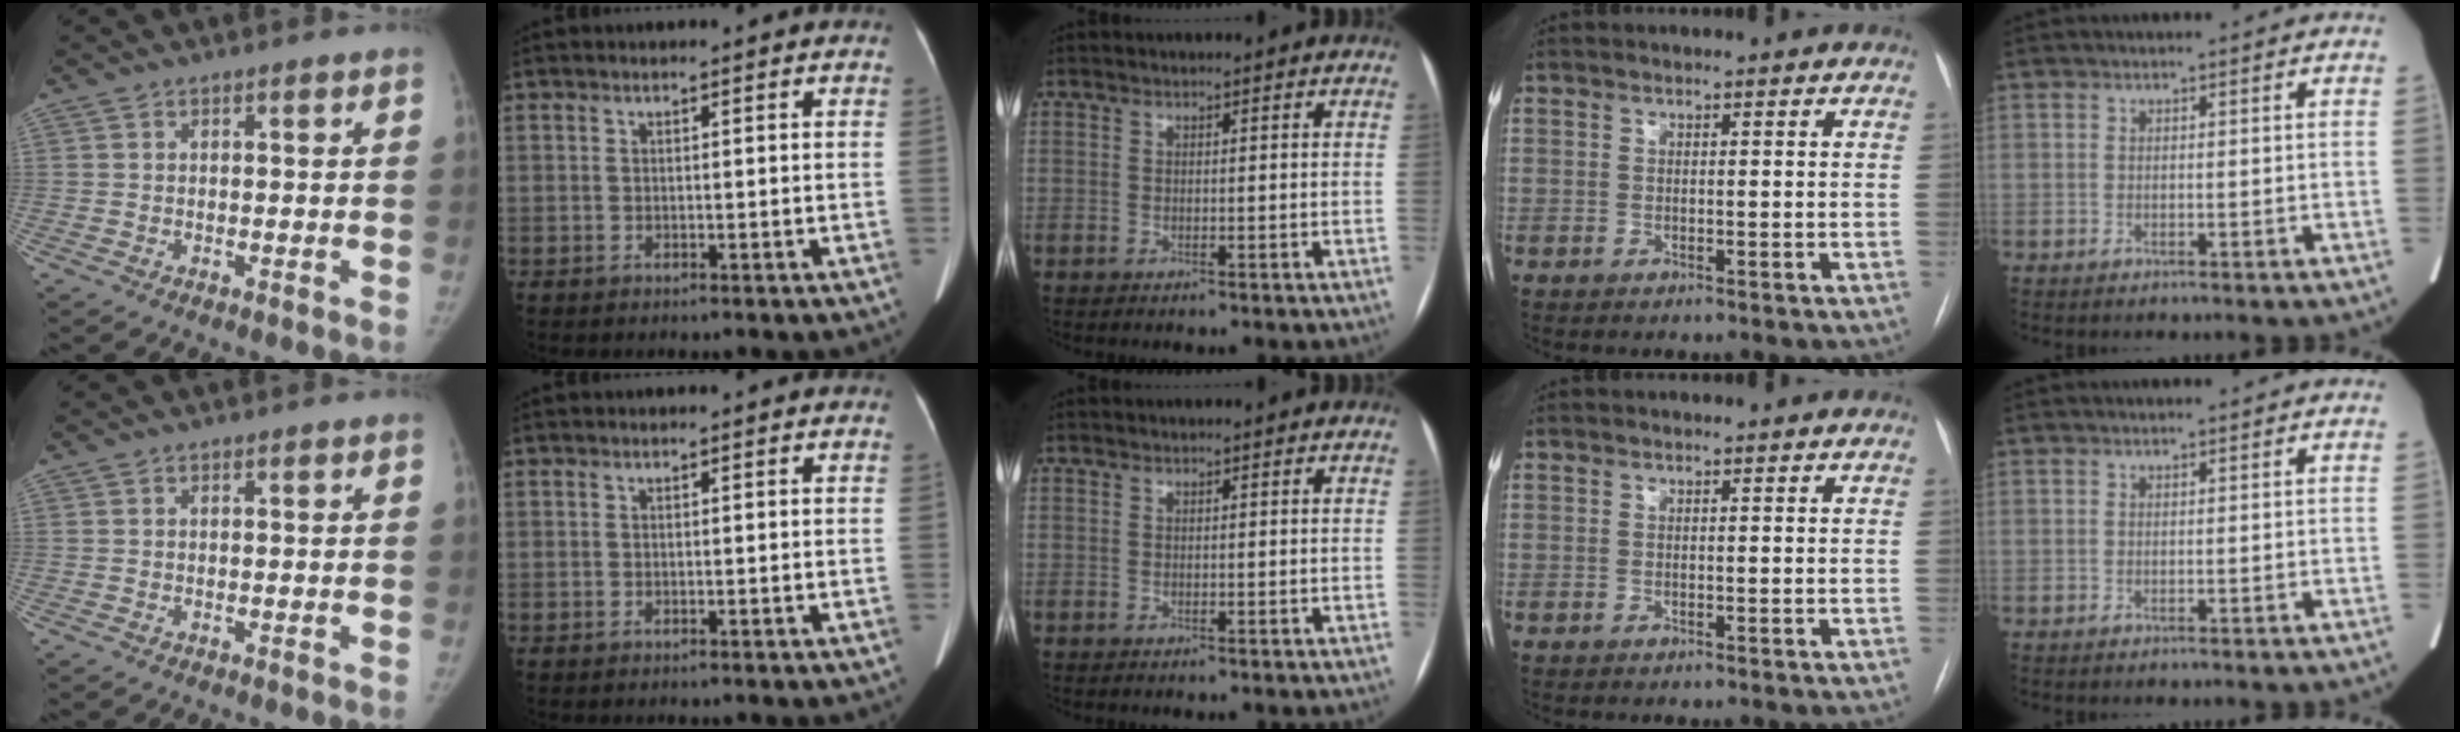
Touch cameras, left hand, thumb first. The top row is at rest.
{}